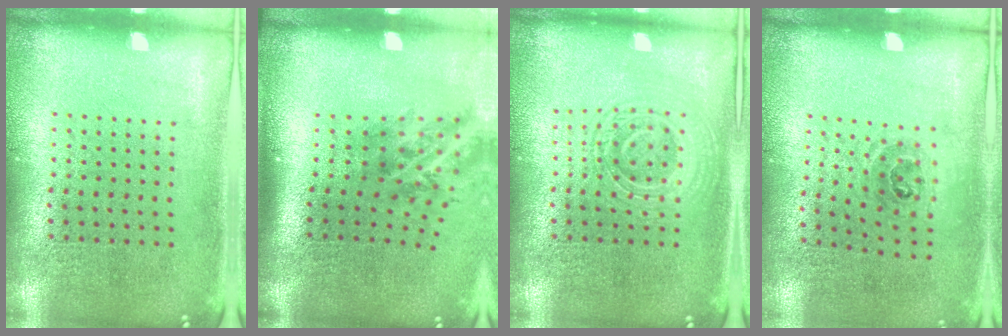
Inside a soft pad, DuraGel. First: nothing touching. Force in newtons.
{"total": 1.8, "press": 1.2, "slide": 1.4}
{"total": 1.8, "press": 1.7, "slide": 0.4}
{"total": 1.0, "press": 0.7, "slide": 0.8}